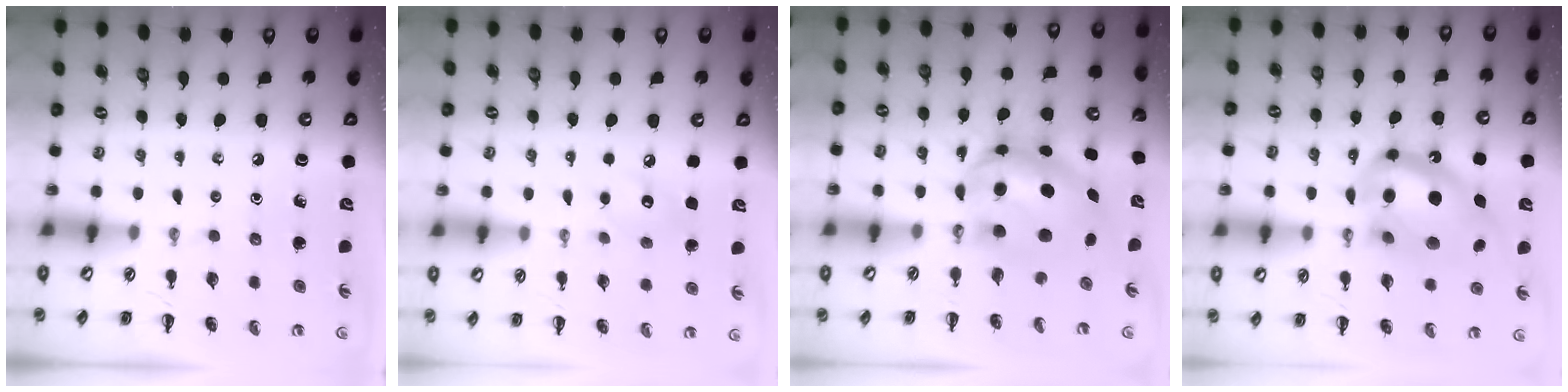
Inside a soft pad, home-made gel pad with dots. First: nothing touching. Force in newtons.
{"total": 6.3, "press": 6.2, "slide": 1.1}
{"total": 7.5, "press": 7.3, "slide": 1.6}
{"total": 17.7, "press": 17.3, "slide": 3.8}